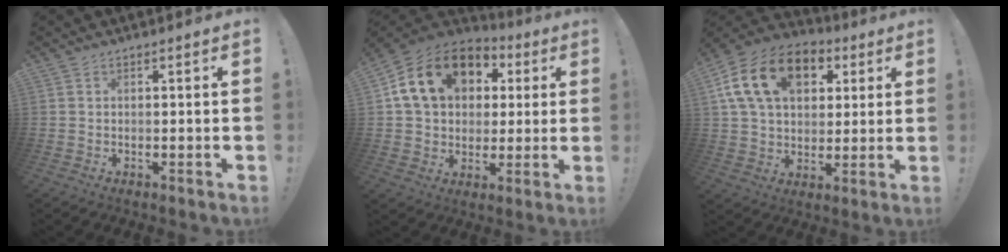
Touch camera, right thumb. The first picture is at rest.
{"total": 19.1, "force": [6.6, 14.2, 11.0], "torque": [-0.167, -0.004, 0.129]}
{"total": 19.3, "force": [7.3, 13.2, 12.0], "torque": [-0.203, -0.012, 0.134]}